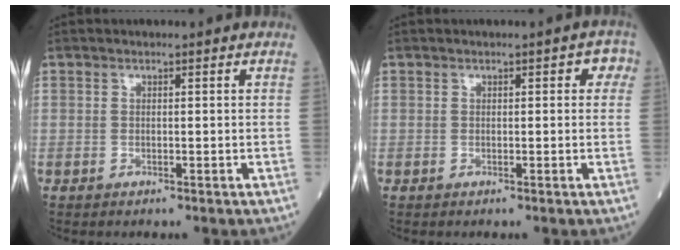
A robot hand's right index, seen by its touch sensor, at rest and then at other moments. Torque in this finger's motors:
{"motor_torque": [0.06, 0.00, 0.03, 0.03]}